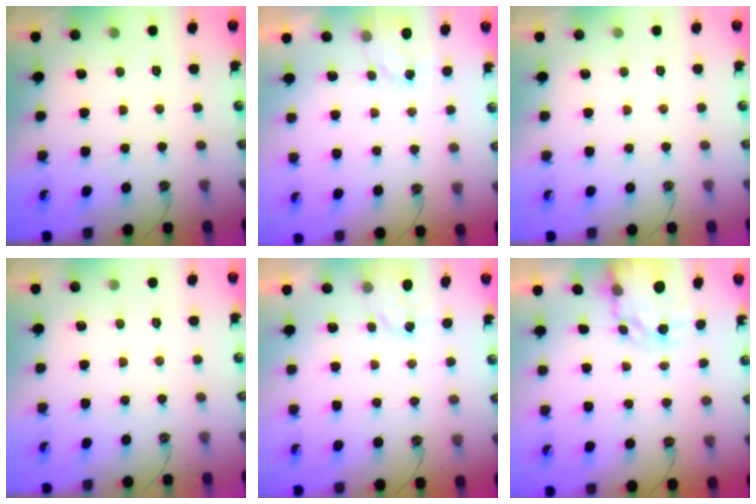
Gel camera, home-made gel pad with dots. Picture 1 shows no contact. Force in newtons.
{"total": 2.4, "press": 2.4, "slide": 0.3}
{"total": 0.0}
{"total": 0.0}
{"total": 1.8, "press": 1.7, "slide": 0.3}
{"total": 4.0, "press": 4.0, "slide": 0.3}